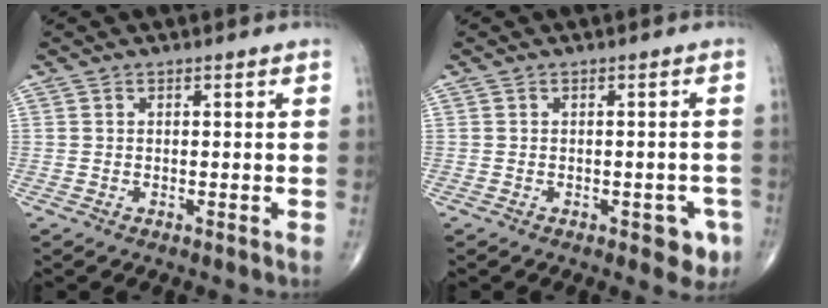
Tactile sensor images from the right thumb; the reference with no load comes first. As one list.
[{"total": 4.6, "force": [-2.1, 2.3, 3.4], "torque": [-0.015, 0.007, -0.022]}]